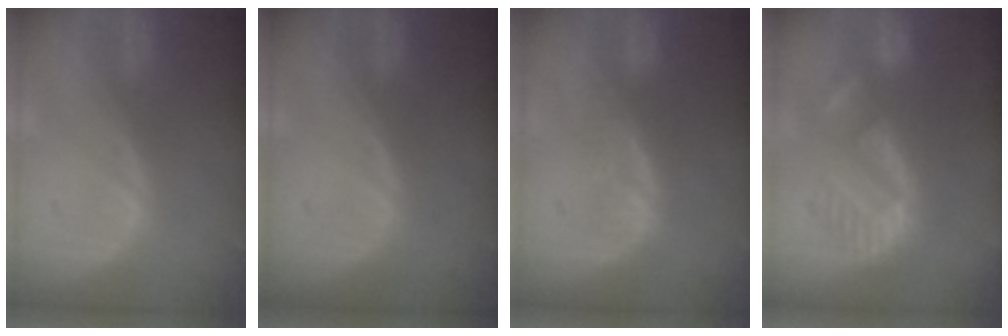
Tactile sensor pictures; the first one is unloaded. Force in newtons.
{"total": 0.0}
{"total": 4.1, "press": 3.7, "slide": 1.8}
{"total": 9.0, "press": 8.4, "slide": 3.2}